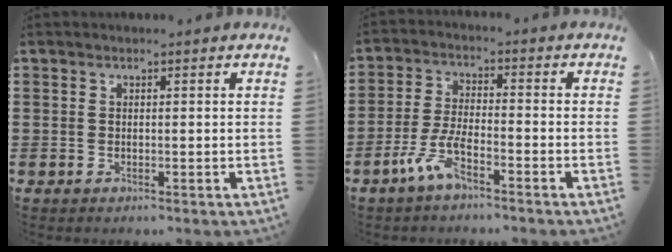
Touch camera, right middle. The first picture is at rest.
{"total": 5.8, "force": [-3.6, 1.6, 4.2], "torque": [-0.105, -0.003, -0.073]}